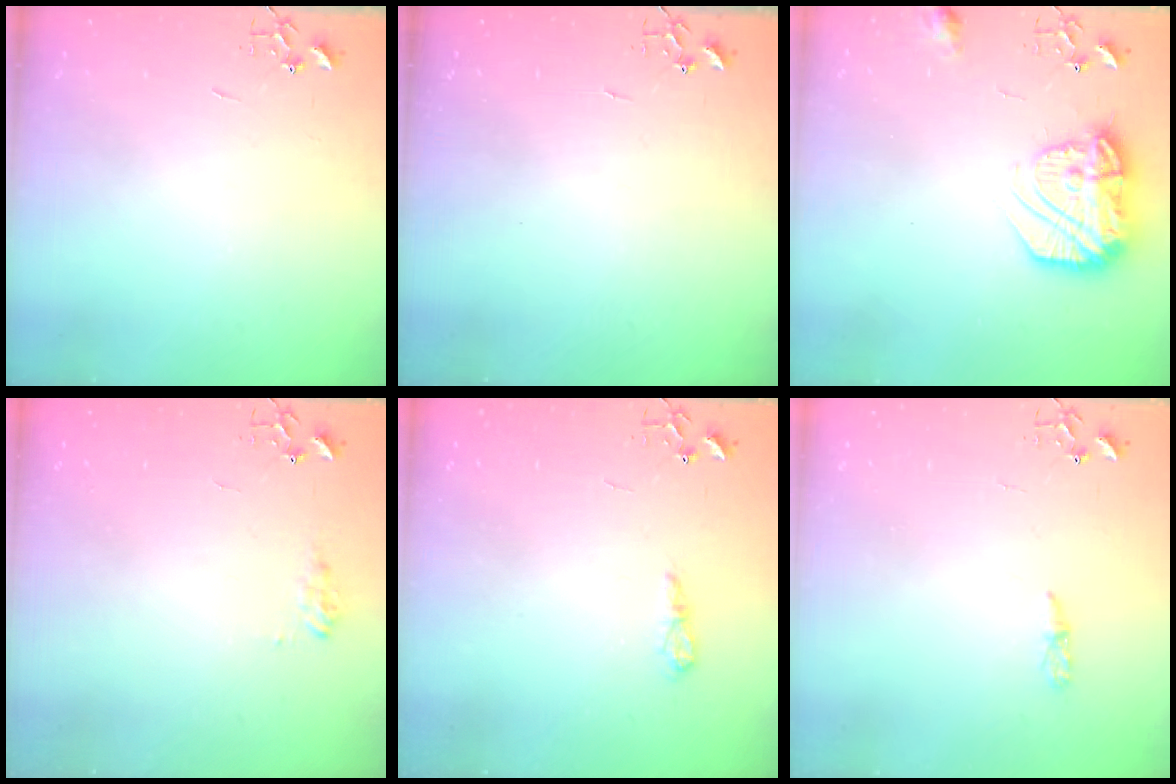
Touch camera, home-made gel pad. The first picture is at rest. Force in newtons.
{"total": 0.0}
{"total": 18.4, "press": 18.3, "slide": 1.4}
{"total": 7.7, "press": 7.7, "slide": 0.4}
{"total": 5.5, "press": 5.5, "slide": 0.6}
{"total": 3.2, "press": 3.2, "slide": 0.4}